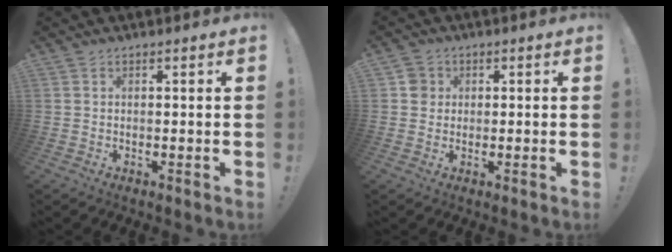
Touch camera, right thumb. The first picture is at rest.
{"total": 3.5, "force": [0.4, 3.4, 1.0], "torque": [-0.013, 0.008, 0.008]}